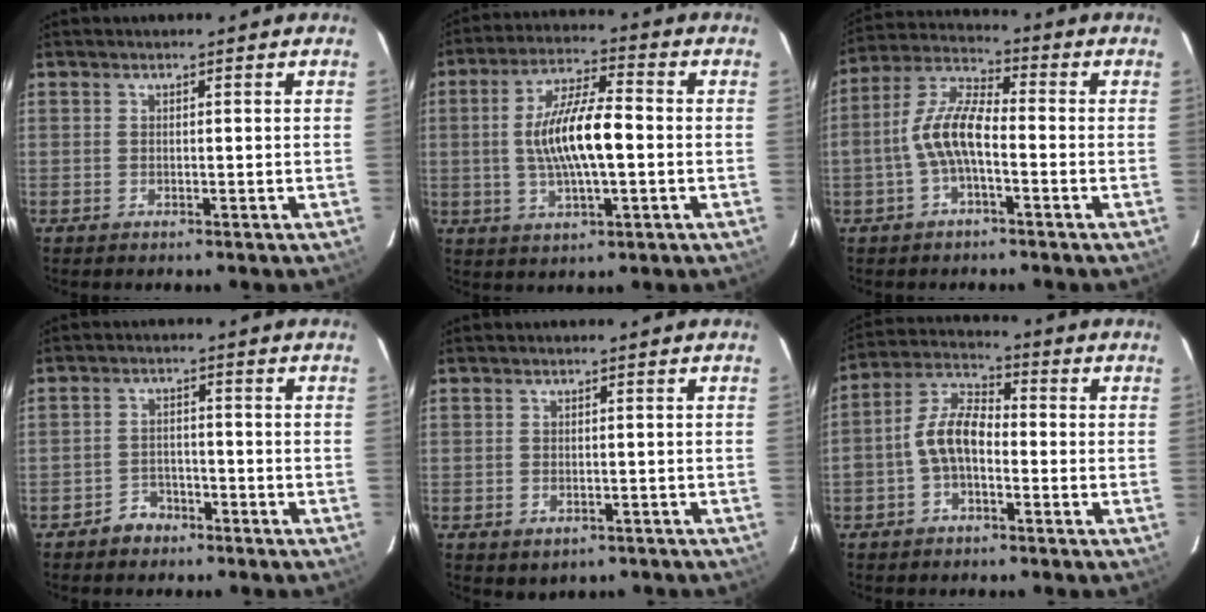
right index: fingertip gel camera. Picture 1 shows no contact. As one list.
[{"total": 12.3, "force": [-0.7, 3.5, 11.8], "torque": [-0.223, 0.006, -0.010]}, {"total": 8.7, "force": [-2.4, 3.2, 7.8], "torque": [-0.168, 0.017, -0.047]}, {"total": 4.0, "force": [-3.0, 2.6, 0.6], "torque": [-0.023, 0.013, -0.047]}, {"total": 2.9, "force": [-1.3, 2.3, 1.4], "torque": [-0.029, -0.006, -0.009]}, {"total": 7.8, "force": [-2.1, 4.3, 6.1], "torque": [-0.131, 0.023, -0.043]}]